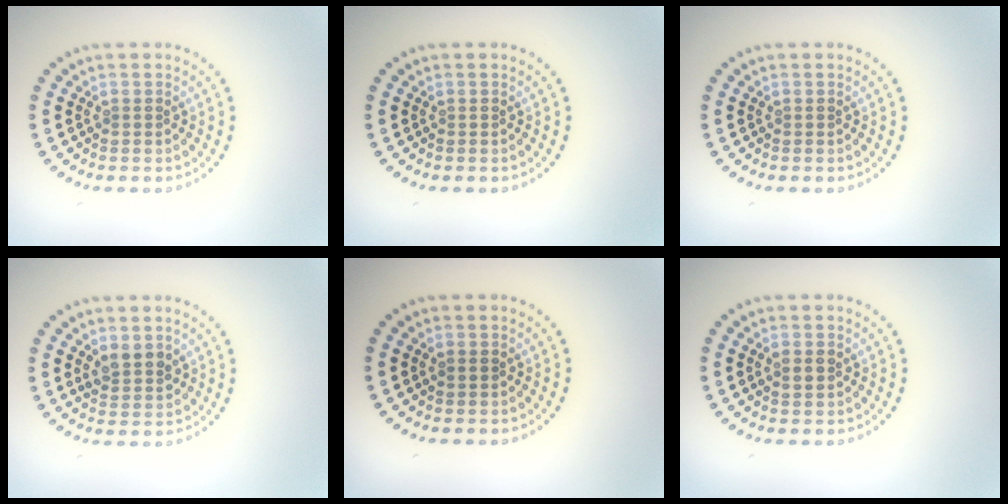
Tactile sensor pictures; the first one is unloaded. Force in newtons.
{"total": 0.0}
{"total": 0.0}
{"total": 2.2, "press": 2.0, "slide": 1.0}
{"total": 0.8, "press": 0.8, "slide": 0.1}
{"total": 1.0, "press": 1.0, "slide": 0.1}